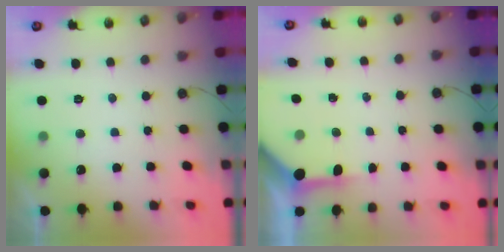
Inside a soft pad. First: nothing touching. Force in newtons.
{"total": 4.4, "press": 4.4, "slide": 0.5}